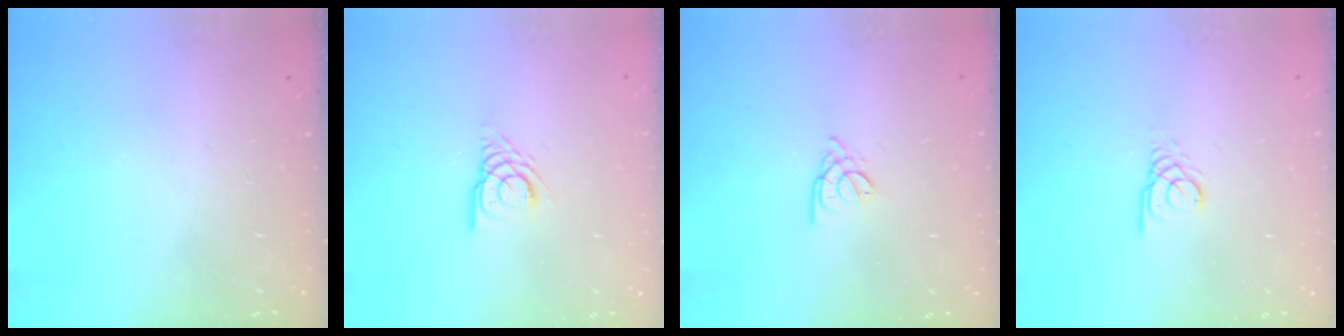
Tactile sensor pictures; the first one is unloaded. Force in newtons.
{"total": 6.1, "press": 6.0, "slide": 0.5}
{"total": 2.3, "press": 2.3, "slide": 0.5}
{"total": 2.7, "press": 2.7, "slide": 0.1}